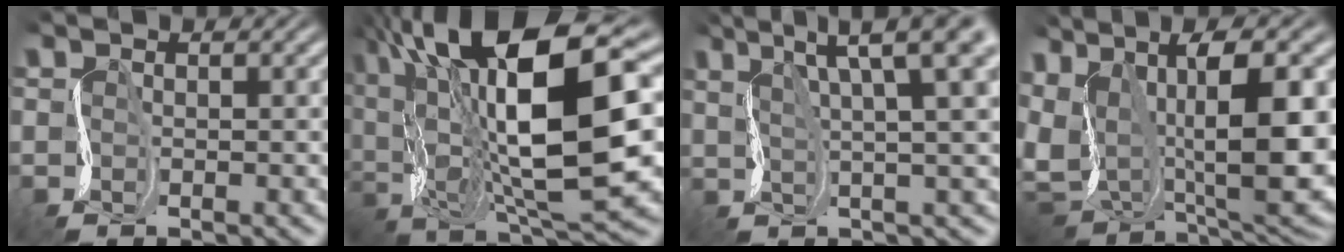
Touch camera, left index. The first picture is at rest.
{"total": 17.1, "force": [4.0, 6.1, 15.5], "torque": [-0.270, 0.017, 0.071]}
{"total": 9.8, "force": [5.1, 2.3, 8.0], "torque": [-0.093, 0.029, 0.073]}
{"total": 13.9, "force": [2.9, 6.5, 11.9], "torque": [-0.222, -0.002, 0.064]}